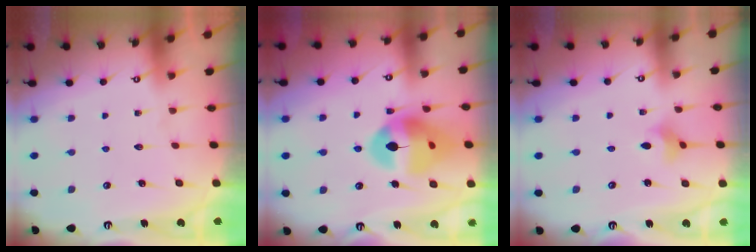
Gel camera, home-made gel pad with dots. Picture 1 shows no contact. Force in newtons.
{"total": 16.1, "press": 16.0, "slide": 2.1}
{"total": 4.0, "press": 3.9, "slide": 0.8}